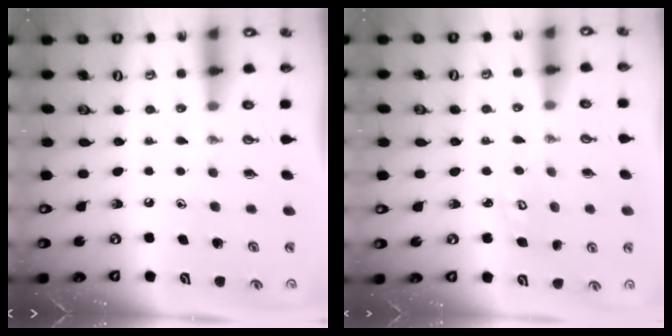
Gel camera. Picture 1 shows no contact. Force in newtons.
{"total": 2.9, "press": 2.9, "slide": 0.2}